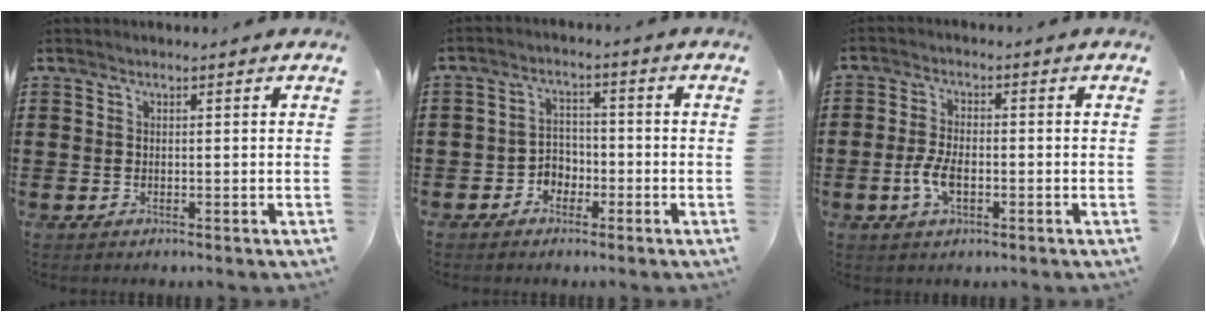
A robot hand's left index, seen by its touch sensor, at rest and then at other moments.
{"total": 3.2, "force": [-2.1, 2.2, 0.9], "torque": [-0.025, 0.009, -0.047]}
{"total": 4.8, "force": [-1.3, 2.2, 4.1], "torque": [-0.099, -0.003, -0.029]}